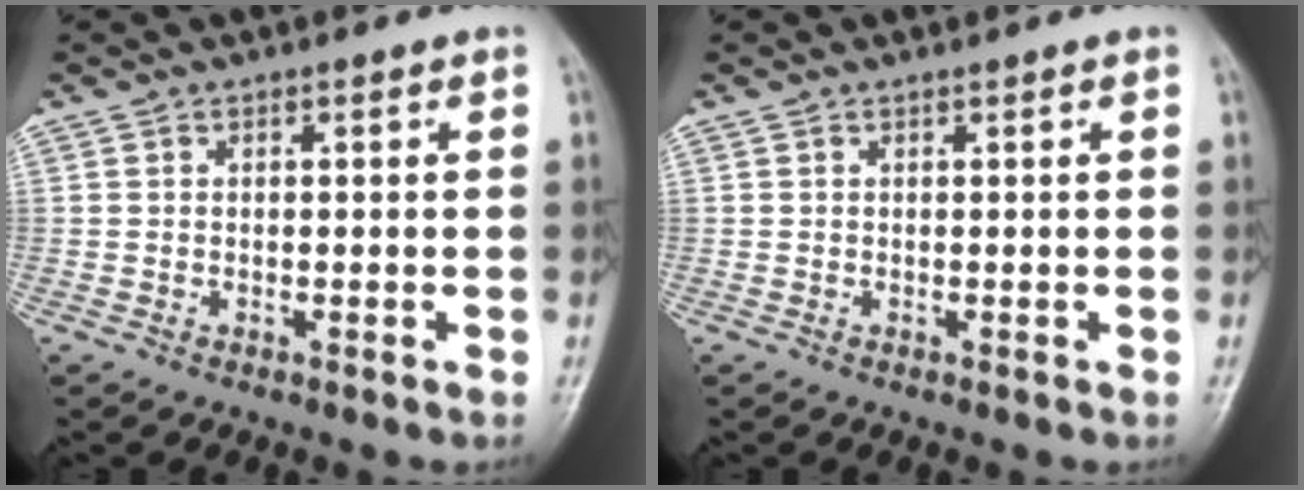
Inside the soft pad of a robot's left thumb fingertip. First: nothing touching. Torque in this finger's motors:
{"motor_torque": [0.00, 0.00, 0.00, 0.00, 0.00]}